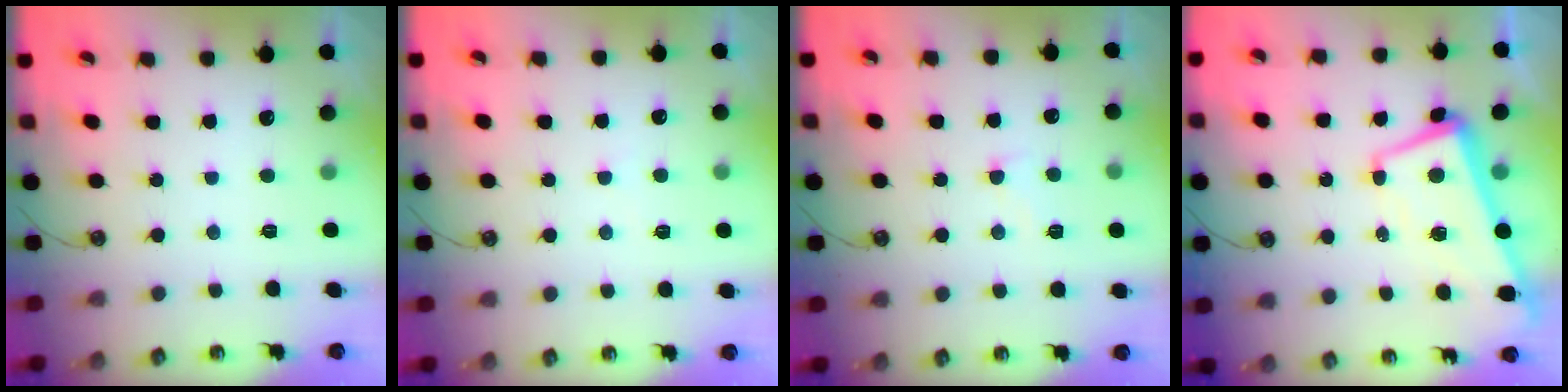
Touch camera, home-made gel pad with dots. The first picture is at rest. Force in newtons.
{"total": 1.5, "press": 1.4, "slide": 0.3}
{"total": 2.0, "press": 1.9, "slide": 0.6}
{"total": 4.1, "press": 3.8, "slide": 1.6}